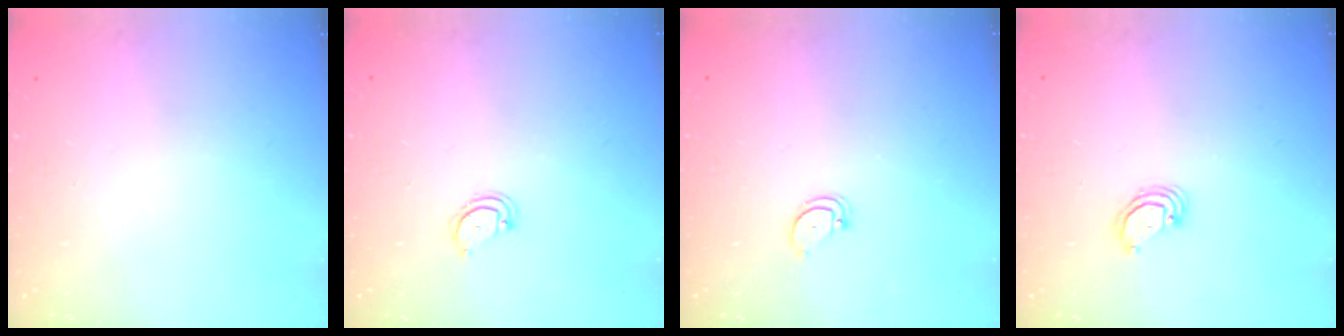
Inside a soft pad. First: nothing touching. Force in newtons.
{"total": 2.3, "press": 2.3, "slide": 0.2}
{"total": 2.4, "press": 2.4, "slide": 0.2}
{"total": 3.1, "press": 3.1, "slide": 0.3}